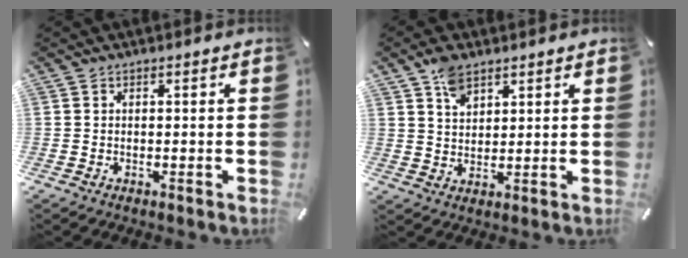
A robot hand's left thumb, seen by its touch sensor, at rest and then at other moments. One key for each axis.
{"total": 6.0, "fx": 3.7, "fy": 3.7, "fz": 2.8, "tx": -0.050, "ty": -0.005, "tz": 0.069}